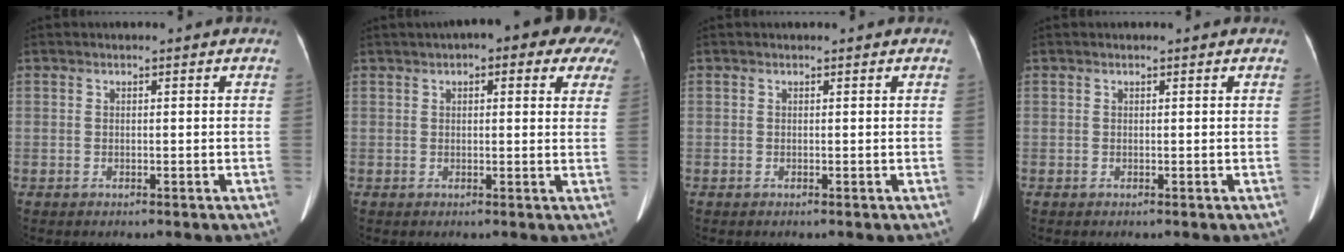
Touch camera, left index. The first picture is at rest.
{"total": 12.1, "force": [7.3, 3.9, 8.8], "torque": [-0.099, 0.036, 0.077]}
{"total": 0.0}
{"total": 0.0}